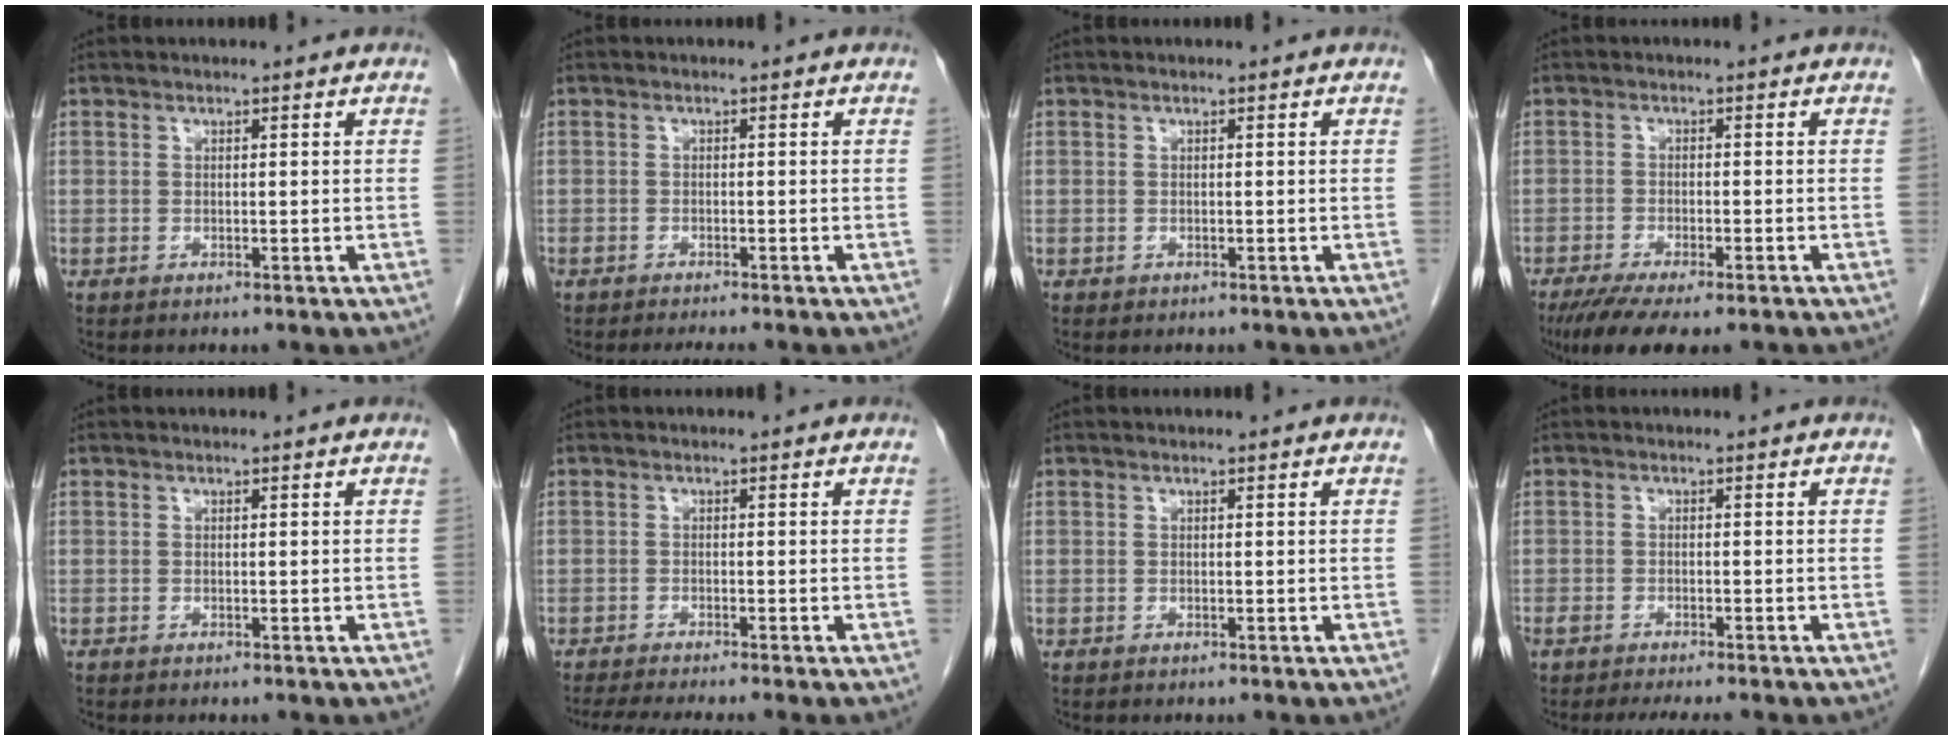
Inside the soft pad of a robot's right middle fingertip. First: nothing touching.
{"total": 2.8, "force": [-2.5, 0.3, 1.3], "torque": [-0.017, -0.005, -0.035]}
{"total": 0.0}
{"total": 9.9, "force": [-7.6, 2.0, 6.0], "torque": [-0.087, -0.017, -0.116]}
{"total": 0.0}
{"total": 6.3, "force": [-5.4, -0.8, 3.1], "torque": [-0.043, -0.017, -0.088]}
{"total": 0.0}
{"total": 6.0, "force": [-5.2, 1.1, 2.9], "torque": [-0.039, -0.005, -0.077]}